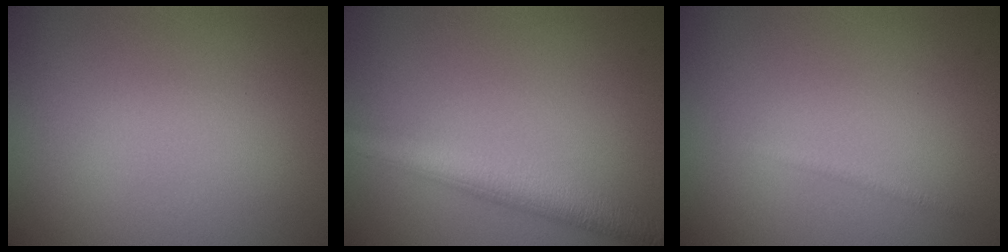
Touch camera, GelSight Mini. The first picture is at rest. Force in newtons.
{"total": 4.5, "press": 4.5, "slide": 0.2}
{"total": 0.6, "press": 0.6, "slide": 0.0}